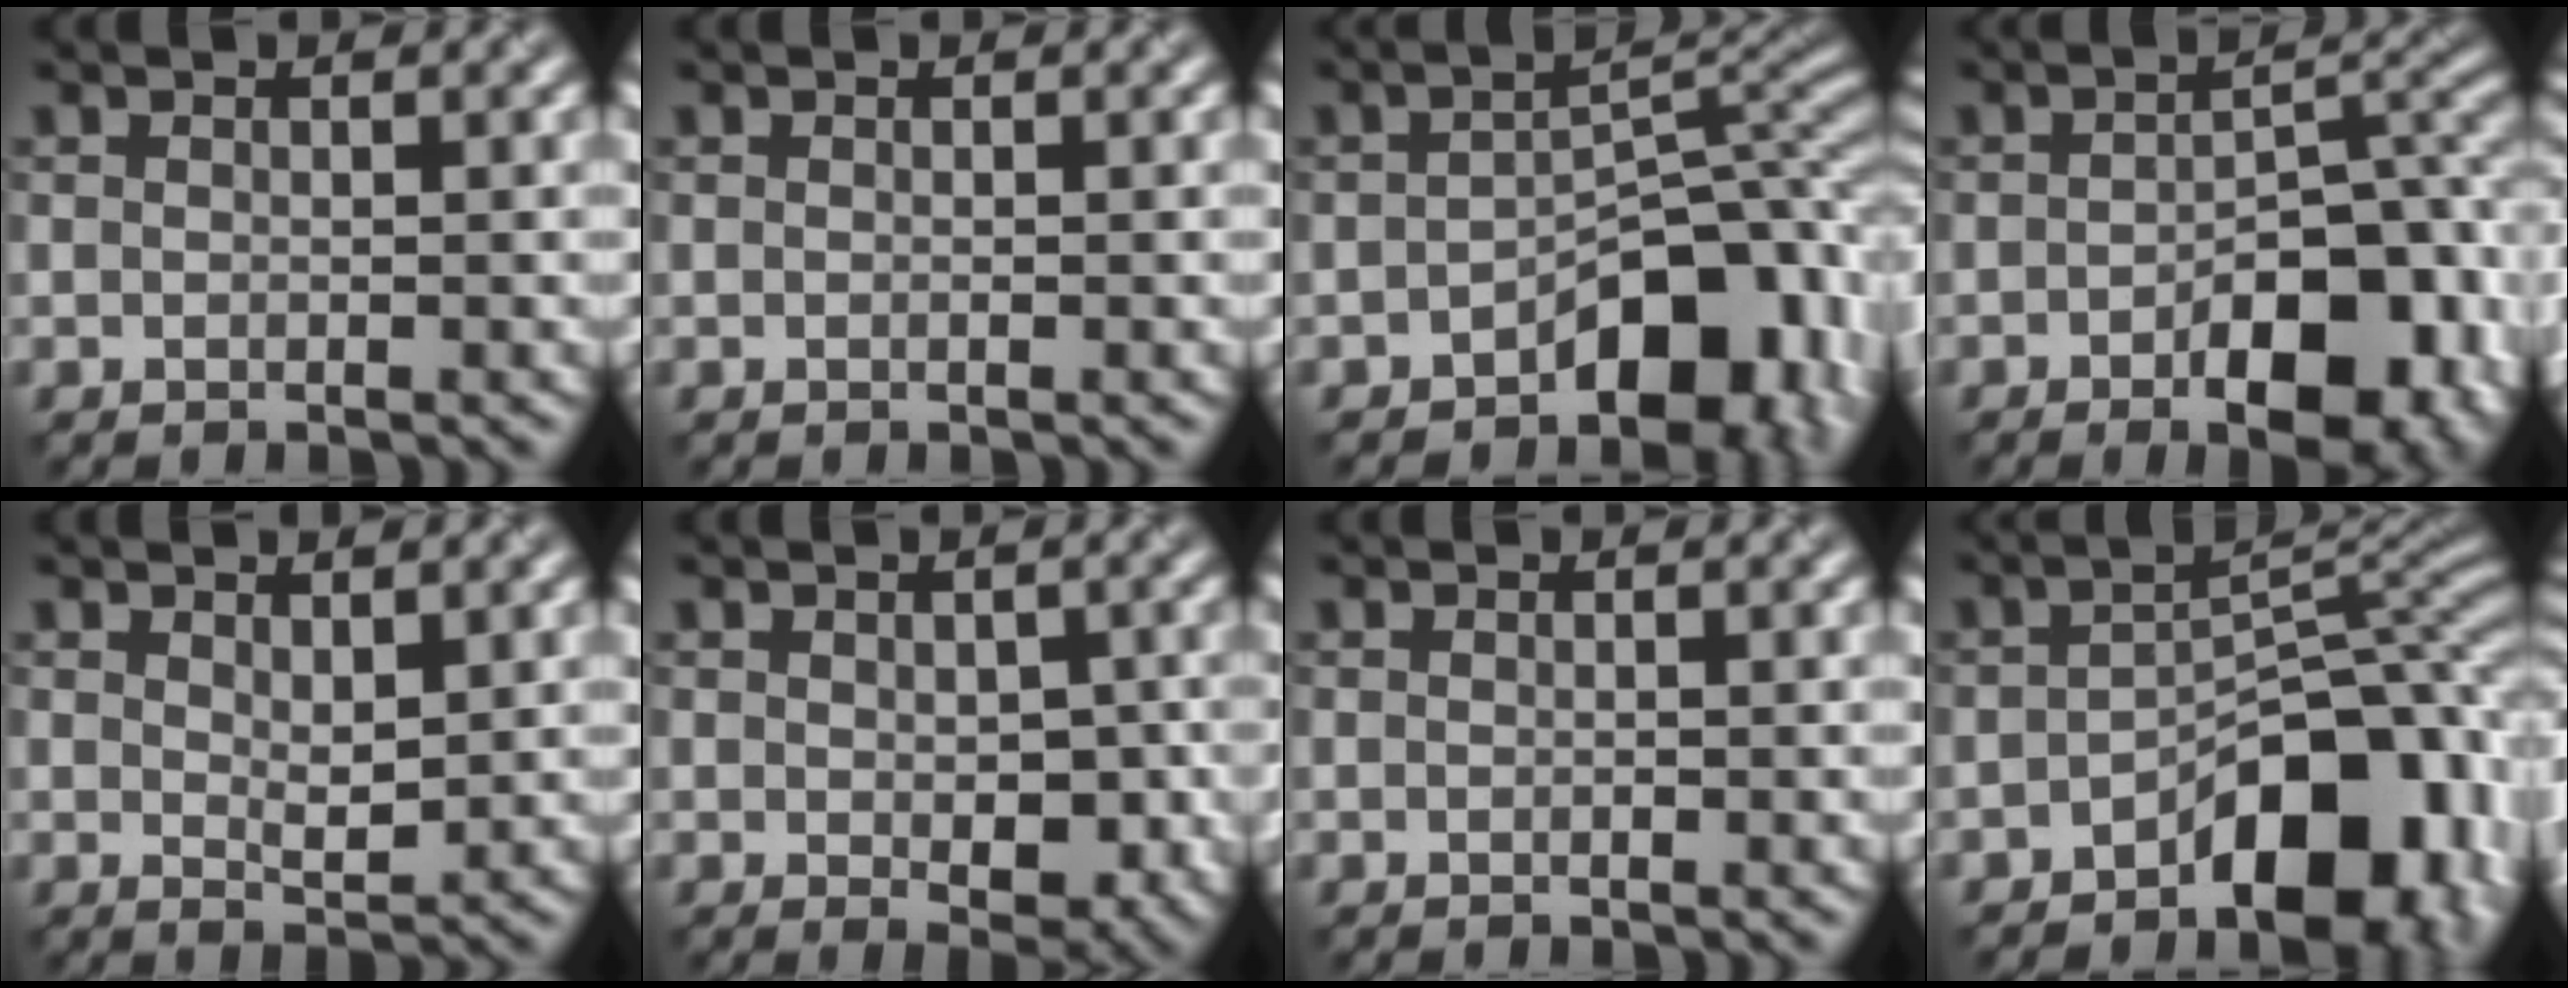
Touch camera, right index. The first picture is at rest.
{"total": 0.0}
{"total": 9.2, "force": [-4.3, 5.3, 6.1], "torque": [-0.053, 0.002, -0.067]}
{"total": 10.0, "force": [-3.8, 4.8, 7.9], "torque": [-0.099, -0.002, -0.049]}
{"total": 1.9, "force": [0.8, 0.9, 1.5], "torque": [-0.027, -0.005, 0.020]}
{"total": 4.2, "force": [-0.5, 2.4, 3.4], "torque": [-0.046, -0.011, -0.002]}
{"total": 0.0}
{"total": 10.1, "force": [-4.5, 5.4, 7.3], "torque": [-0.080, 0.009, -0.074]}